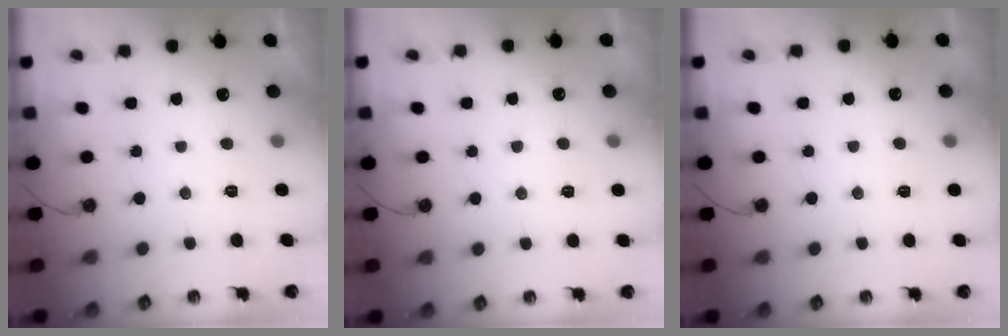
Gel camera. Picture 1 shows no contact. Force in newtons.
{"total": 4.1, "press": 4.0, "slide": 0.6}
{"total": 3.4, "press": 3.4, "slide": 0.5}